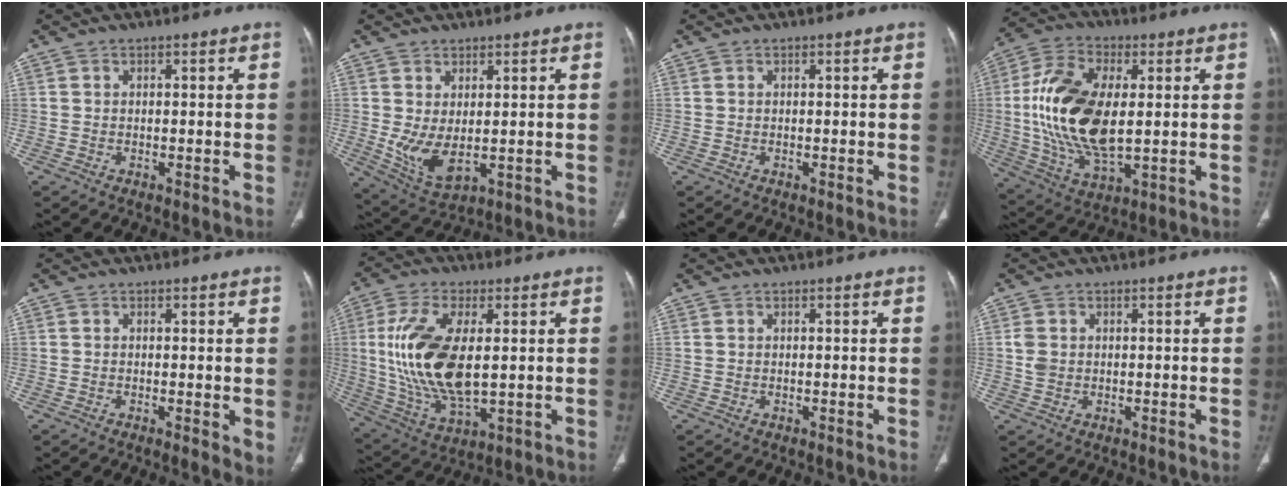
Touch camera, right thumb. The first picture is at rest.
{"total": 7.3, "force": [0.2, 3.5, 6.4], "torque": [-0.122, -0.015, 0.022]}
{"total": 0.0}
{"total": 19.7, "force": [1.3, 10.2, 16.8], "torque": [-0.336, -0.006, 0.030]}
{"total": 2.9, "force": [-0.1, 1.0, 2.7], "torque": [-0.040, -0.010, -0.005]}
{"total": 17.9, "force": [1.7, 8.4, 15.8], "torque": [-0.321, -0.015, 0.042]}
{"total": 0.0}
{"total": 2.5, "force": [0.2, 2.0, 1.4], "torque": [-0.027, 0.003, 0.006]}